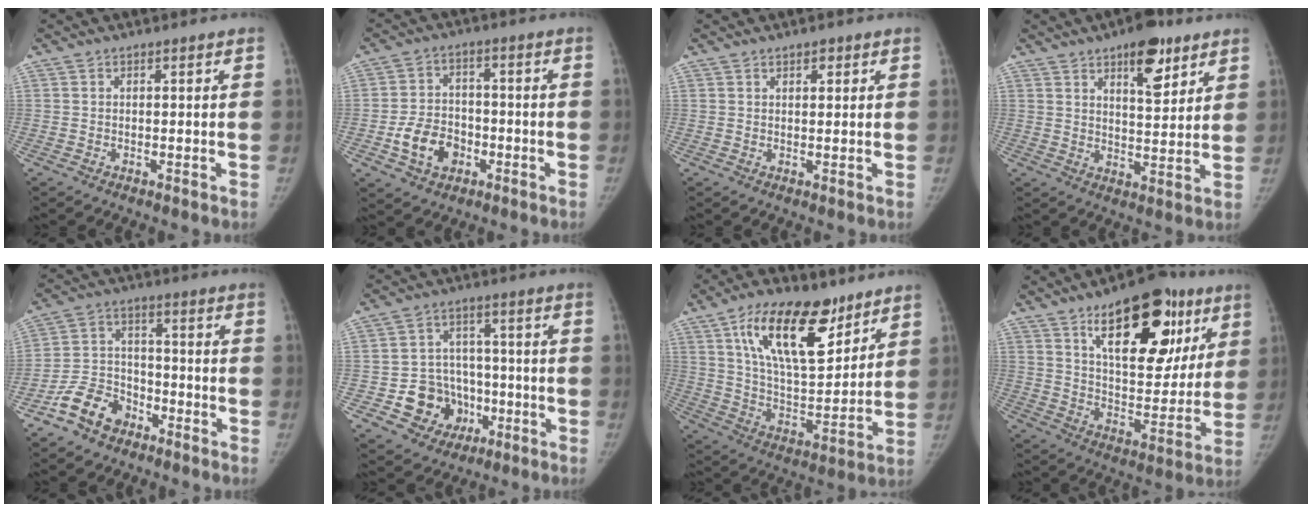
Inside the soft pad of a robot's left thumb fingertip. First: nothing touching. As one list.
[{"total": 9.2, "force": [-3.3, 7.0, 5.0], "torque": [-0.067, 0.020, -0.055]}, {"total": 2.1, "force": [1.2, 1.1, 1.3], "torque": [-0.012, -0.005, 0.018]}, {"total": 10.5, "force": [6.2, 4.4, 7.2], "torque": [-0.080, -0.034, 0.092]}, {"total": 9.8, "force": [-6.2, 6.5, 3.8], "torque": [-0.056, 0.047, -0.119]}, {"total": 11.2, "force": [-3.3, 9.9, 3.8], "torque": [-0.012, 0.033, -0.041]}, {"total": 20.4, "force": [11.4, 9.2, 14.1], "torque": [-0.200, -0.054, 0.205]}, {"total": 24.4, "force": [12.1, 11.8, 17.6], "torque": [-0.203, -0.032, 0.185]}]